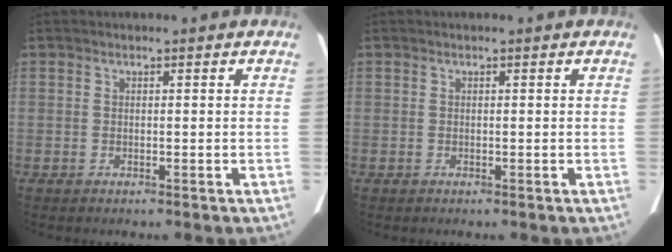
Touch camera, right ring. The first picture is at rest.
{"total": 0.0}